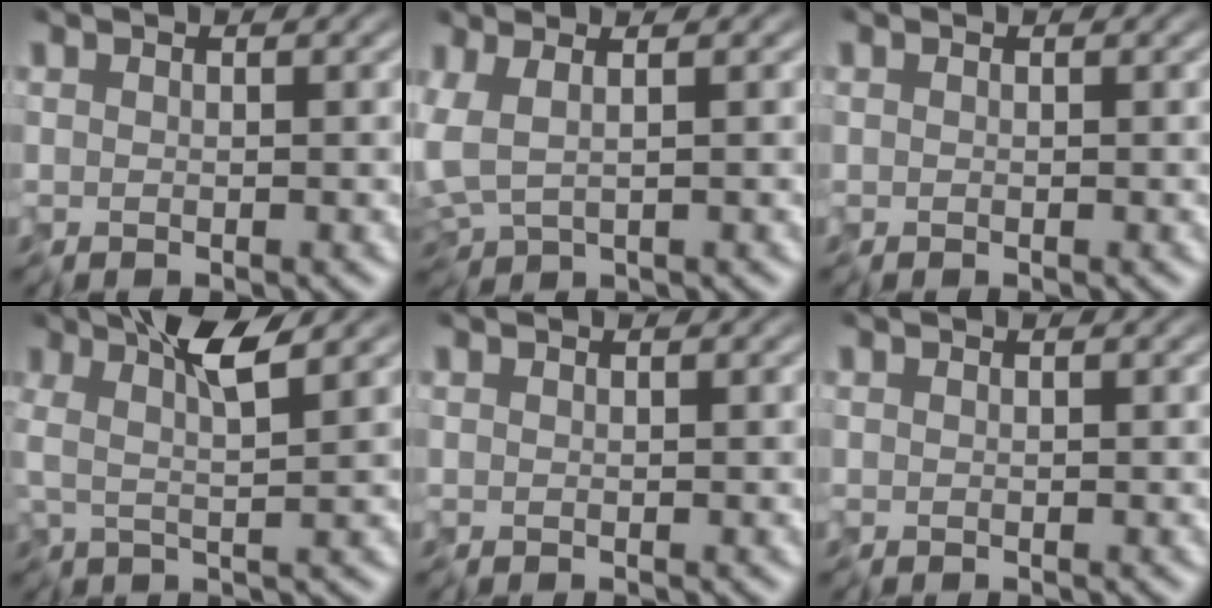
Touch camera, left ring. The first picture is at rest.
{"total": 3.2, "force": [1.0, 1.4, 2.7], "torque": [-0.066, 0.010, 0.015]}
{"total": 0.0}
{"total": 4.5, "force": [2.0, 0.8, 3.9], "torque": [-0.071, 0.004, 0.033]}
{"total": 0.0}
{"total": 0.0}